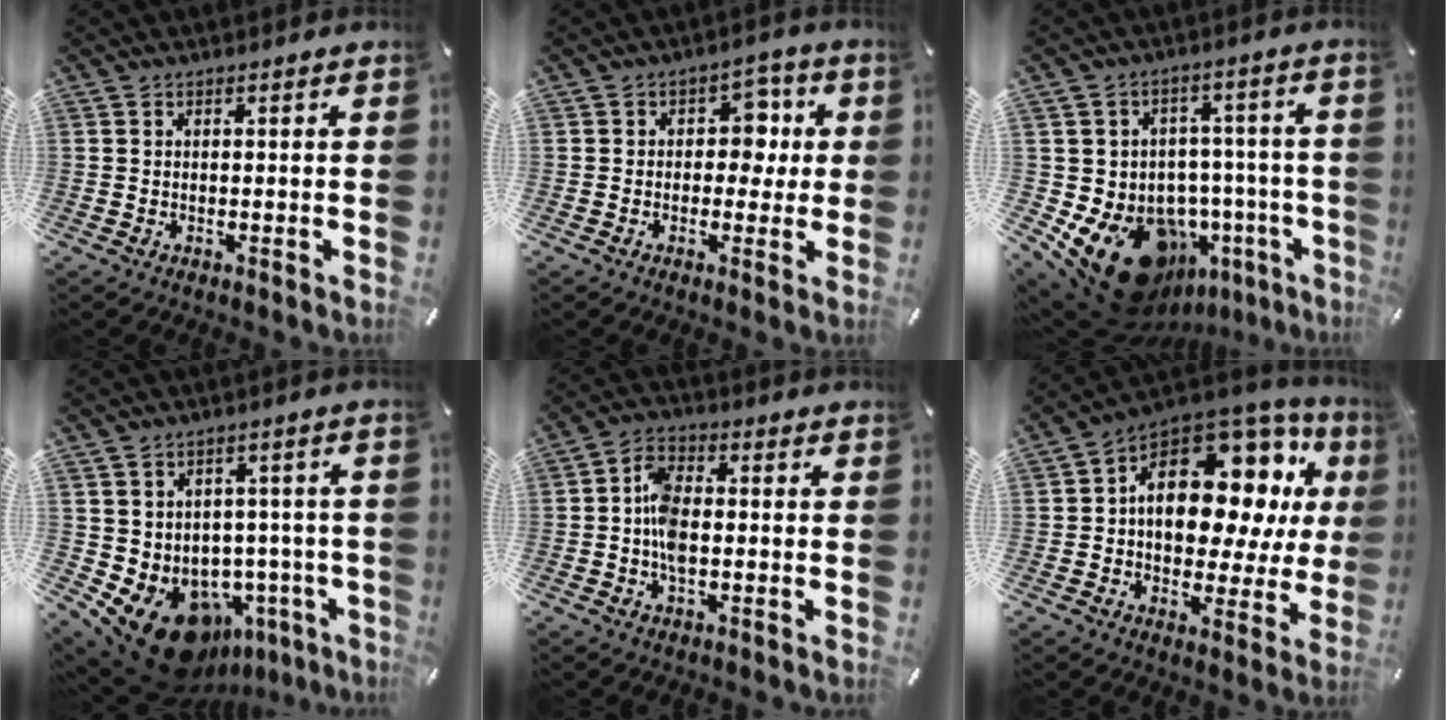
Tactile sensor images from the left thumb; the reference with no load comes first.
{"total": 7.1, "force": [0.3, 5.8, 4.1], "torque": [-0.041, 0.003, -0.003]}
{"total": 20.7, "force": [-10.6, 13.2, 11.8], "torque": [-0.180, 0.044, -0.151]}
{"total": 14.9, "force": [-8.4, 8.8, 8.6], "torque": [-0.150, 0.030, -0.133]}
{"total": 6.9, "force": [-1.0, 4.0, 5.4], "torque": [-0.113, 0.007, -0.020]}
{"total": 17.6, "force": [4.9, 11.5, 12.3], "torque": [-0.166, -0.045, 0.081]}